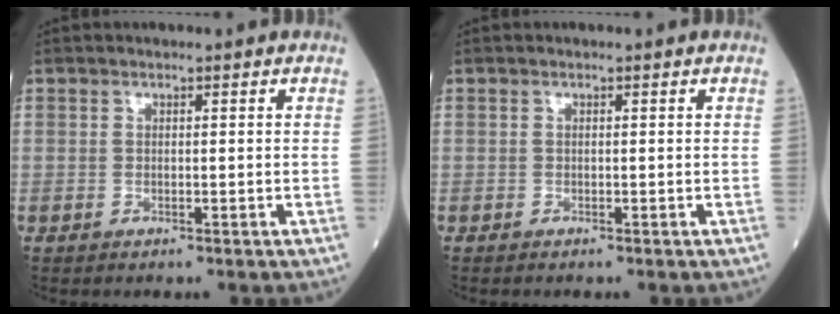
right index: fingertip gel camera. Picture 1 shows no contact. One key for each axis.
{"total": 0.0}